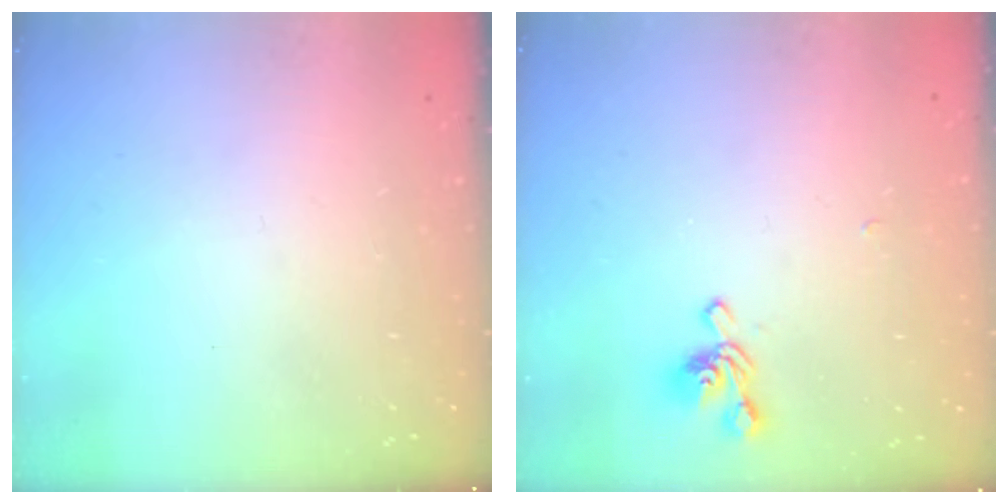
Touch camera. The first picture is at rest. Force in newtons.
{"total": 1.8, "press": 1.6, "slide": 0.9}